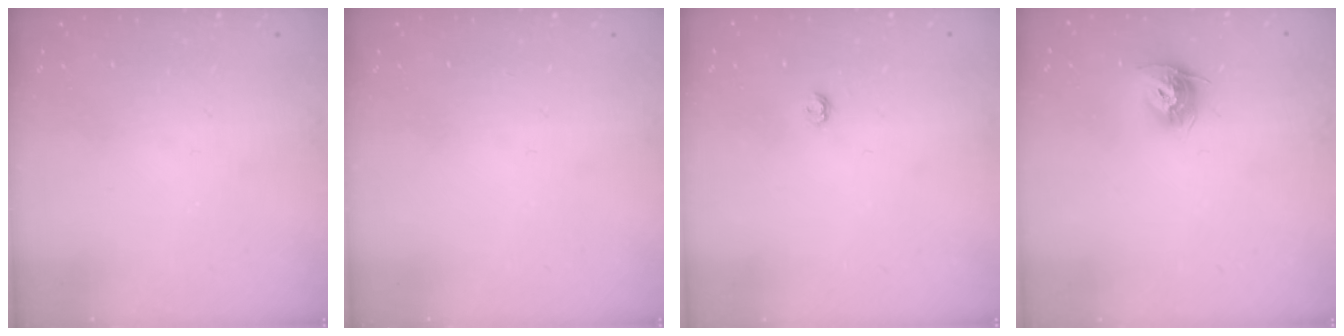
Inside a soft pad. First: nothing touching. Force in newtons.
{"total": 0.0}
{"total": 2.9, "press": 2.9, "slide": 0.4}
{"total": 9.4, "press": 9.4, "slide": 0.6}